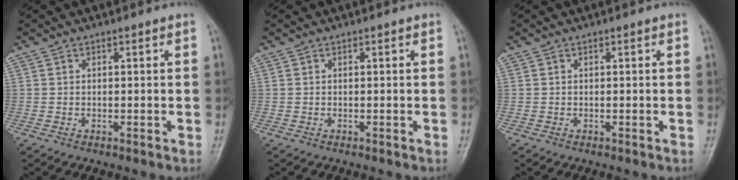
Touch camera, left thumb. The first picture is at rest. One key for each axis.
{"total": 0.0}
{"total": 0.0}